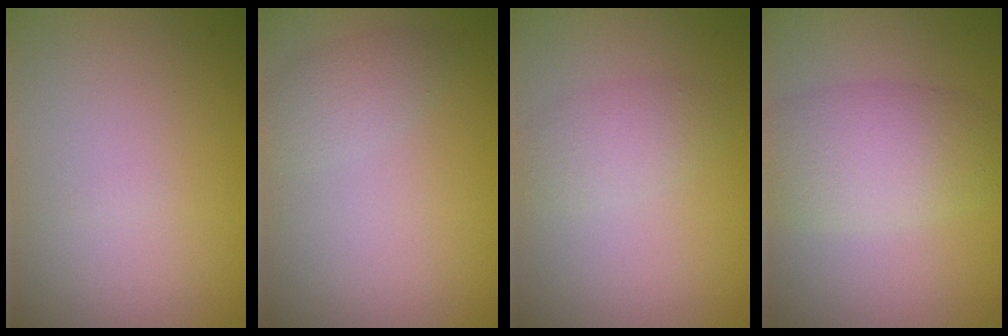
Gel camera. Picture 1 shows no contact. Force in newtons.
{"total": 1.8, "press": 1.8, "slide": 0.1}
{"total": 2.2, "press": 2.2, "slide": 0.0}
{"total": 5.1, "press": 5.1, "slide": 0.2}